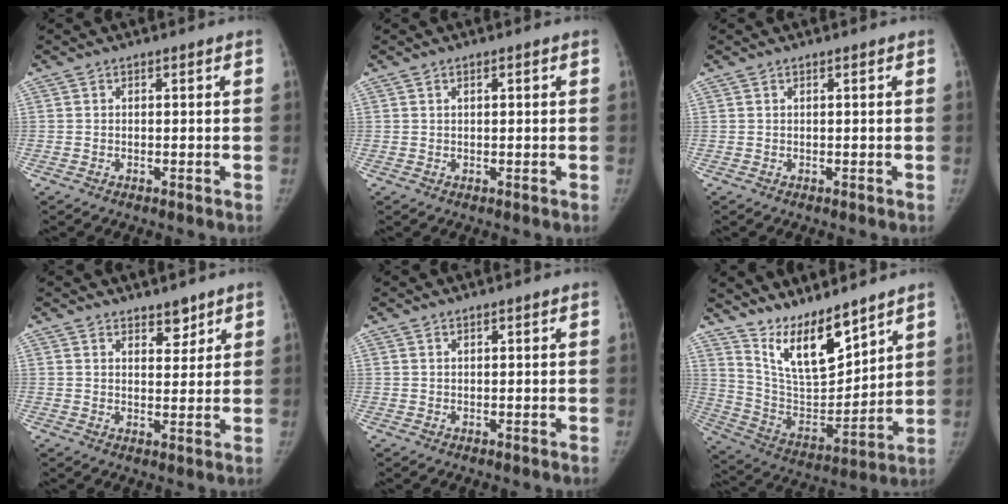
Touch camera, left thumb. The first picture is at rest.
{"total": 1.0, "force": [0.4, 0.4, 0.9], "torque": [-0.014, 0.004, 0.007]}
{"total": 0.0}
{"total": 3.8, "force": [2.9, 1.9, 1.6], "torque": [-0.001, -0.022, 0.048]}
{"total": 0.6, "force": [0.5, 0.1, 0.3], "torque": [-0.005, -0.002, 0.010]}
{"total": 14.7, "force": [11.3, 4.6, 8.2], "torque": [-0.113, -0.075, 0.225]}